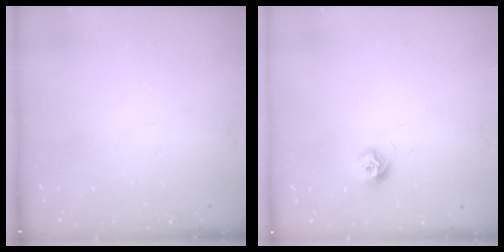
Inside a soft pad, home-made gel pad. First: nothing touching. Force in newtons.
{"total": 6.7, "press": 6.6, "slide": 0.6}